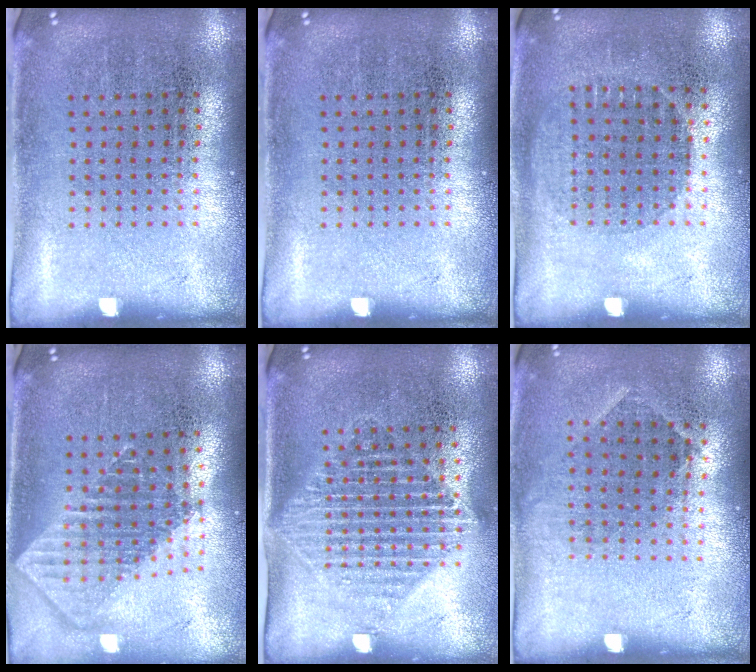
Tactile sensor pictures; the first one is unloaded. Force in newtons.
{"total": 0.0}
{"total": 0.9, "press": 0.8, "slide": 0.4}
{"total": 1.9, "press": 1.5, "slide": 1.2}
{"total": 1.5, "press": 1.3, "slide": 0.8}
{"total": 0.9, "press": 0.6, "slide": 0.6}